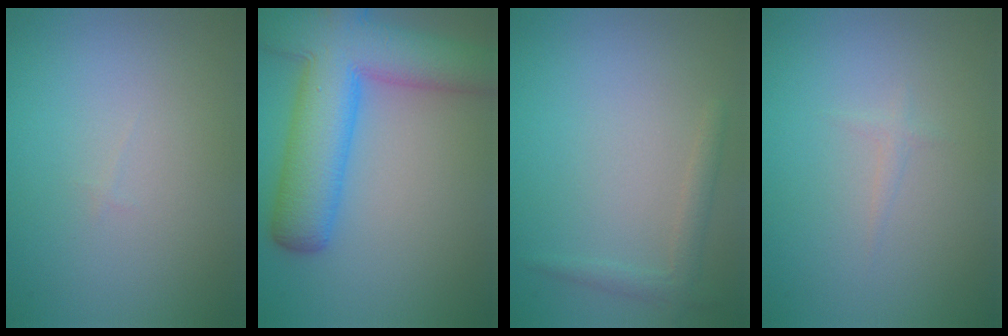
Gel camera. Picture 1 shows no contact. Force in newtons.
{"total": 10.7, "press": 10.7, "slide": 0.6}
{"total": 1.5, "press": 1.5, "slide": 0.1}
{"total": 0.7, "press": 0.6, "slide": 0.1}